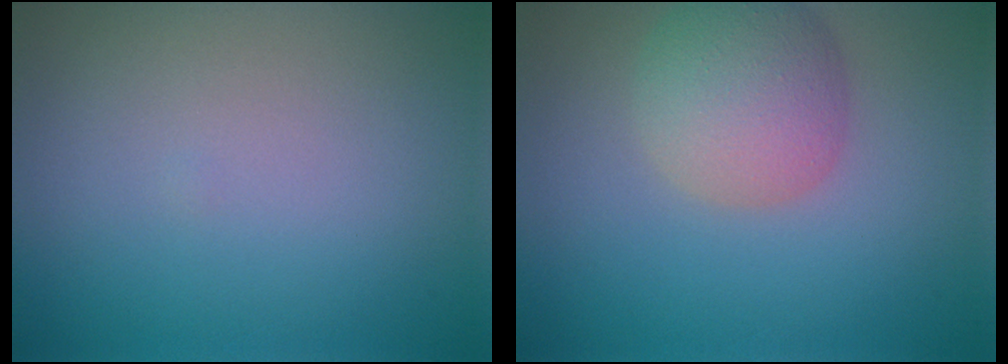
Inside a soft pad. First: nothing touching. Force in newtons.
{"total": 4.8, "press": 4.8, "slide": 0.2}